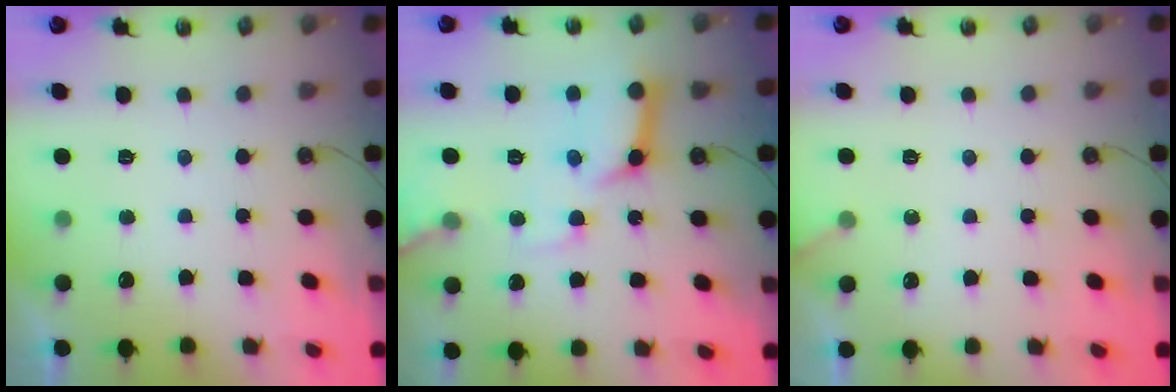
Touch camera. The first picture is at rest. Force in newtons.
{"total": 17.0, "press": 16.9, "slide": 2.4}
{"total": 1.7, "press": 1.7, "slide": 0.1}